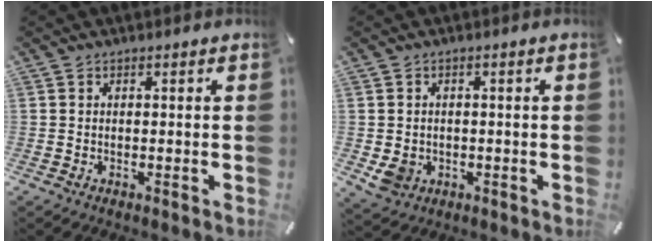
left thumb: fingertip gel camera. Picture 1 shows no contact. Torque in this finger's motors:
{"motor_torque": [0.45, 0.45, 0.25, 0.17, 0.11]}